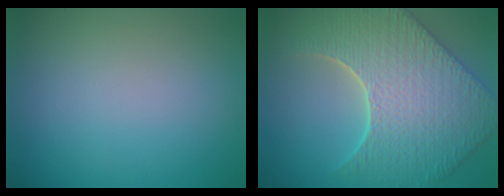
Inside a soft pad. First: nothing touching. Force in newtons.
{"total": 9.2, "press": 7.4, "slide": 5.5}